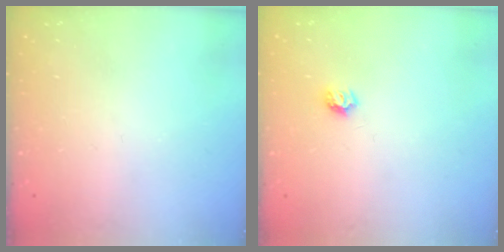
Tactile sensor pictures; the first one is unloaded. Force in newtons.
{"total": 5.5, "press": 5.4, "slide": 0.6}